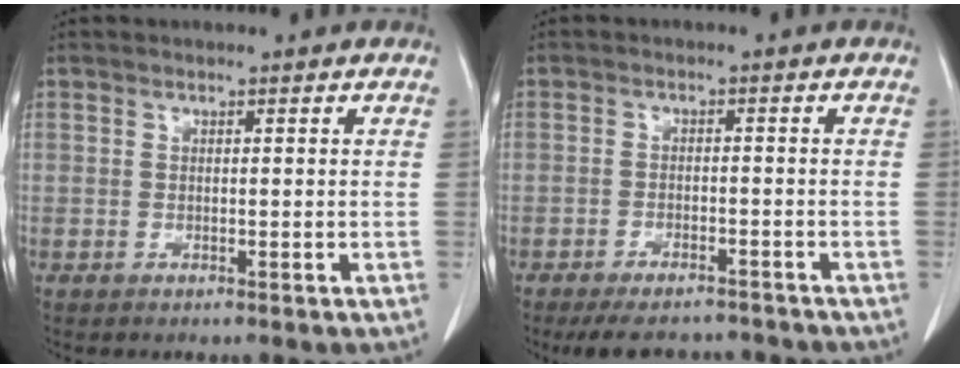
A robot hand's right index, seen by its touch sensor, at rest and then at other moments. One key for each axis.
{"total": 8.3, "fx": -7.5, "fy": 2.6, "fz": 2.3, "tx": -0.031, "ty": -0.002, "tz": -0.104}